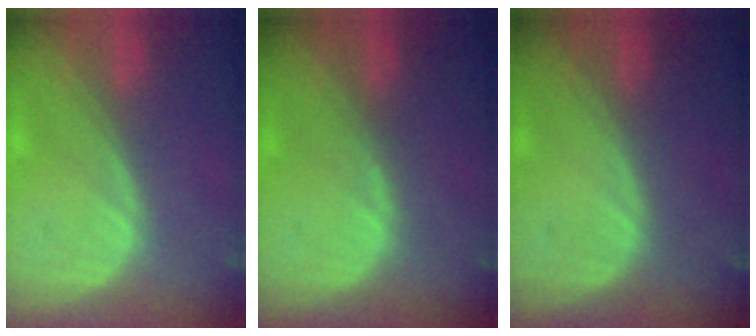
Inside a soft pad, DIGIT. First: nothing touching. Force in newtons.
{"total": 0.6, "press": 0.5, "slide": 0.3}
{"total": 0.0}